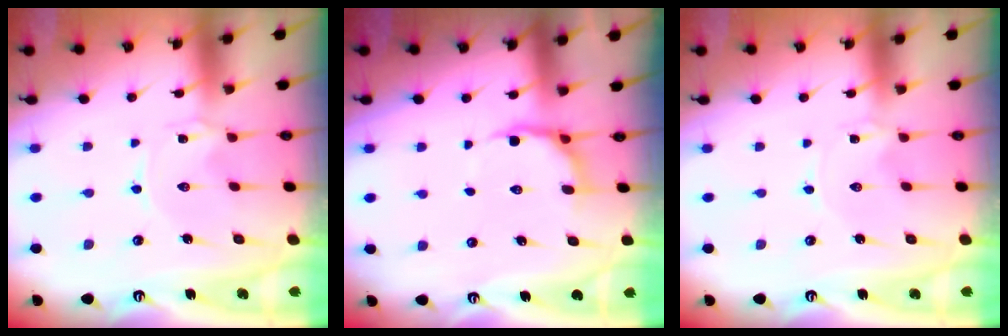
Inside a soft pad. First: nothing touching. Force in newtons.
{"total": 6.0, "press": 5.3, "slide": 2.8}
{"total": 0.0}